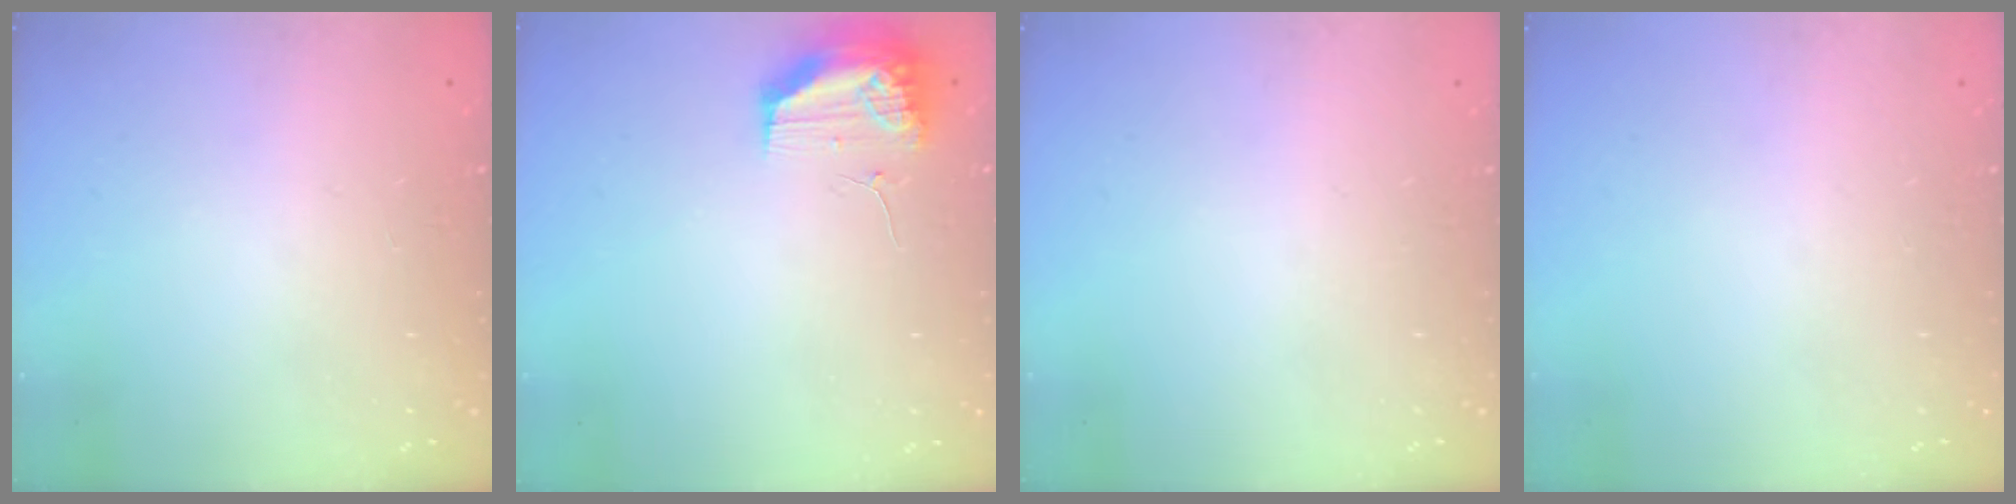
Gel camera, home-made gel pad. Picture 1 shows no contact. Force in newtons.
{"total": 10.5, "press": 10.4, "slide": 1.5}
{"total": 0.0}
{"total": 0.0}